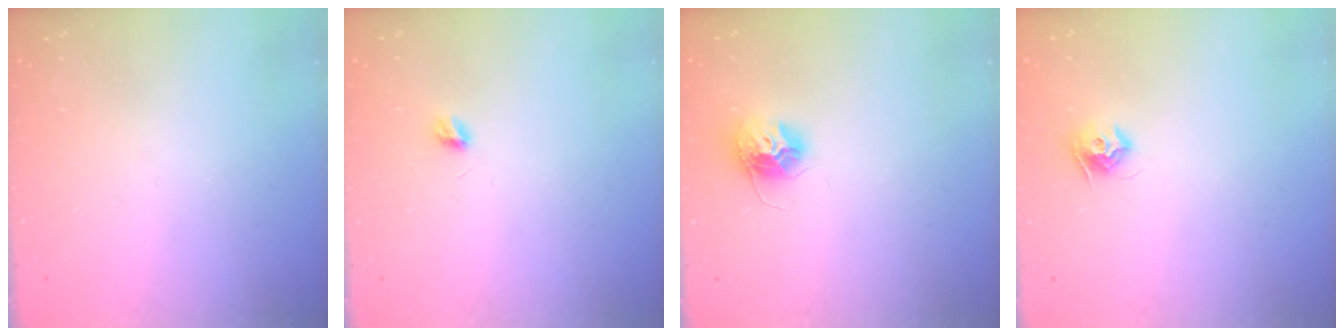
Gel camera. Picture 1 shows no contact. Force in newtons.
{"total": 3.9, "press": 3.9, "slide": 0.3}
{"total": 11.4, "press": 11.4, "slide": 0.9}
{"total": 8.2, "press": 8.2, "slide": 0.1}